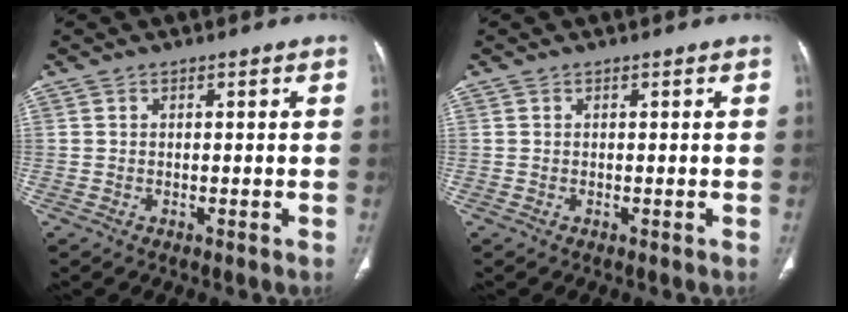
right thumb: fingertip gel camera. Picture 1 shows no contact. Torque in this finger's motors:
{"motor_torque": [0.00, 0.00, 0.00, 0.00, 0.02]}